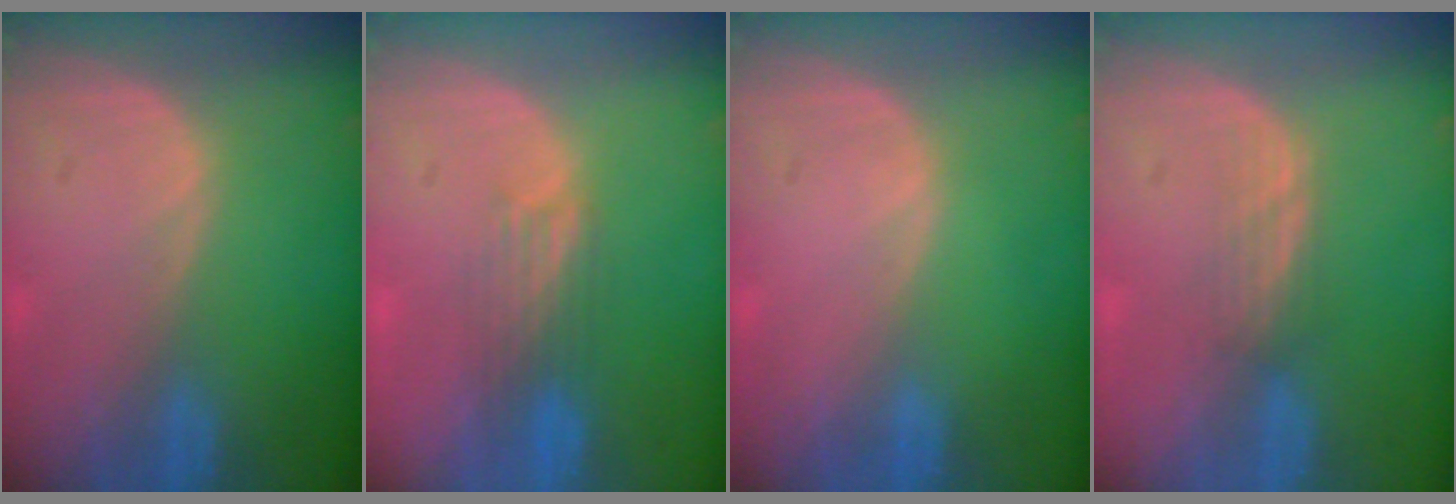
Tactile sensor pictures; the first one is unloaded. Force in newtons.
{"total": 3.8, "press": 3.1, "slide": 2.2}
{"total": 0.0}
{"total": 2.2, "press": 2.1, "slide": 0.2}